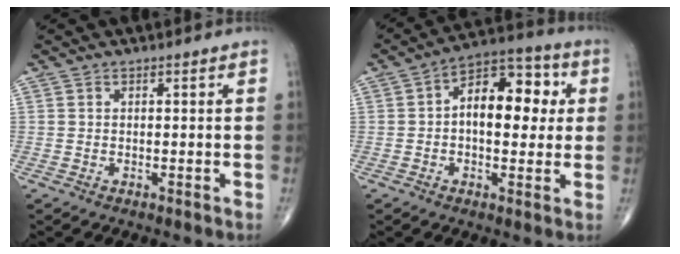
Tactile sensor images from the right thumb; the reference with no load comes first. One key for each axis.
{"total": 13.5, "fx": 1.5, "fy": 7.7, "fz": 10.9, "tx": -0.129, "ty": 0.027, "tz": 0.013}